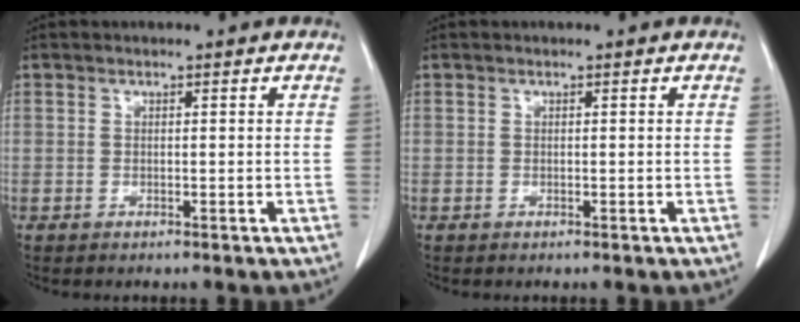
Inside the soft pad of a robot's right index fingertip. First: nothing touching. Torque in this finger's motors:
{"motor_torque": [0.00, 0.00, 0.00, 0.00]}